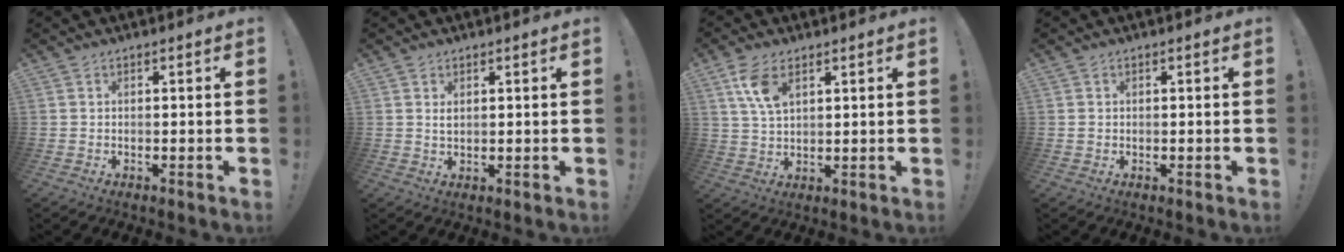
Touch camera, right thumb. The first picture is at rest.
{"total": 1.7, "force": [1.0, 0.9, 1.0], "torque": [-0.006, -0.006, 0.015]}
{"total": 7.9, "force": [4.0, 3.7, 5.7], "torque": [-0.107, -0.014, 0.074]}
{"total": 0.7, "force": [0.4, 0.6, 0.1], "torque": [-0.001, 0.003, 0.007]}